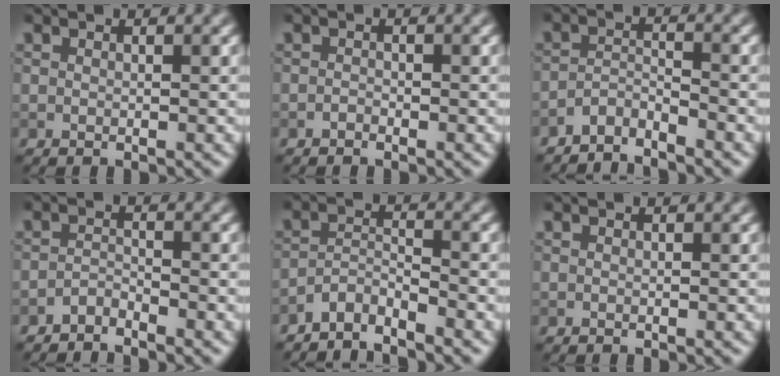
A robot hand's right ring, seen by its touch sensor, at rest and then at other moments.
{"total": 0.6, "force": [-0.4, 0.2, 0.2], "torque": [-0.003, 0.001, -0.010]}
{"total": 2.5, "force": [-2.4, 0.3, 0.6], "torque": [-0.010, 0.005, -0.053]}
{"total": 1.5, "force": [-1.4, 0.3, 0.3], "torque": [-0.006, 0.005, -0.030]}
{"total": 2.8, "force": [-2.6, 0.4, 0.8], "torque": [-0.014, 0.005, -0.058]}
{"total": 0.0}